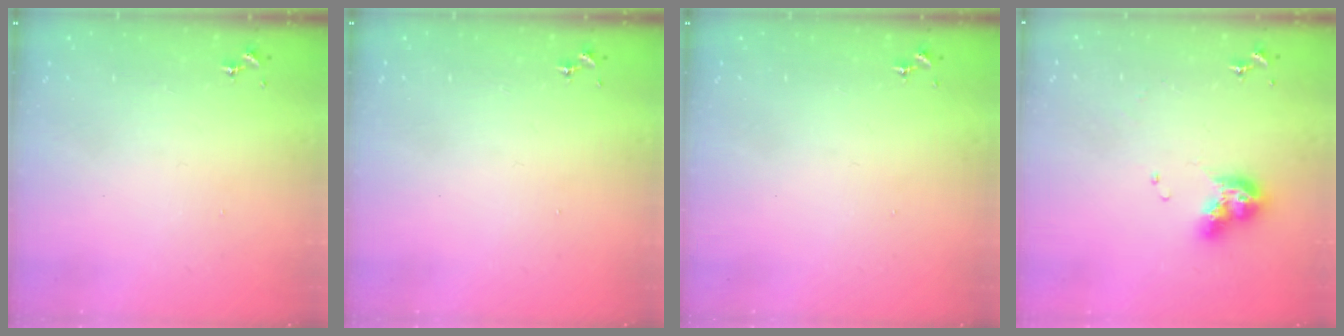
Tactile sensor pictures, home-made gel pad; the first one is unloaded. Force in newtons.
{"total": 0.0}
{"total": 0.0}
{"total": 10.6, "press": 10.5, "slide": 1.3}